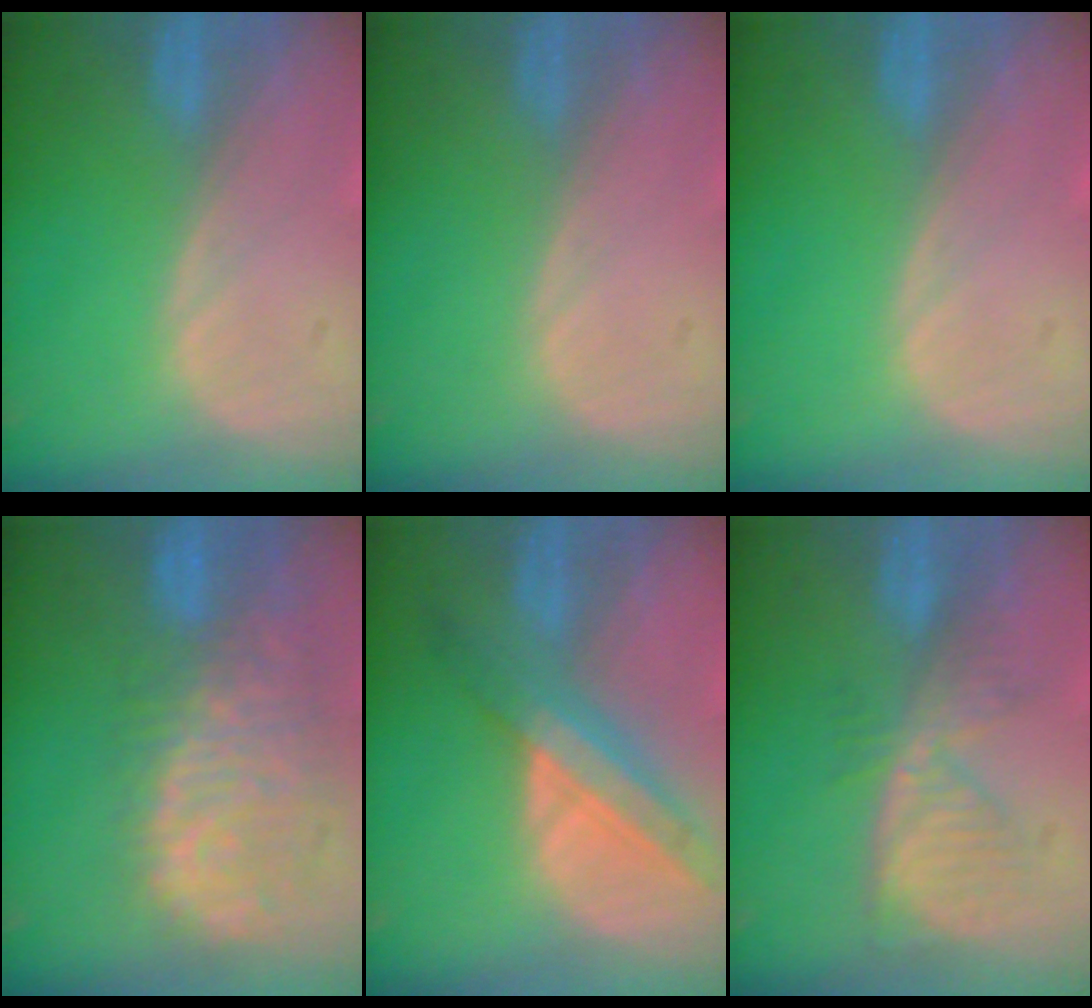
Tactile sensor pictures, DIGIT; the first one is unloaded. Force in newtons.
{"total": 0.0}
{"total": 0.0}
{"total": 11.5, "press": 9.7, "slide": 6.3}
{"total": 7.6, "press": 7.0, "slide": 2.8}
{"total": 6.0, "press": 5.9, "slide": 0.6}